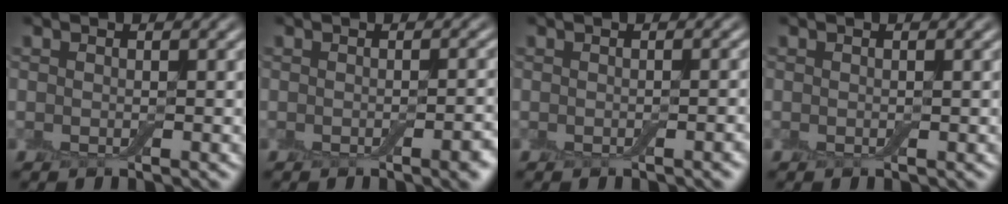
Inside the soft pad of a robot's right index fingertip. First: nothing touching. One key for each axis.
{"total": 2.5, "fx": -1.0, "fy": 0.5, "fz": 2.2, "tx": -0.025, "ty": 0.001, "tz": -0.014}
{"total": 1.0, "fx": -0.5, "fy": 0.1, "fz": 0.9, "tx": -0.011, "ty": 0.000, "tz": -0.005}
{"total": 0.0}